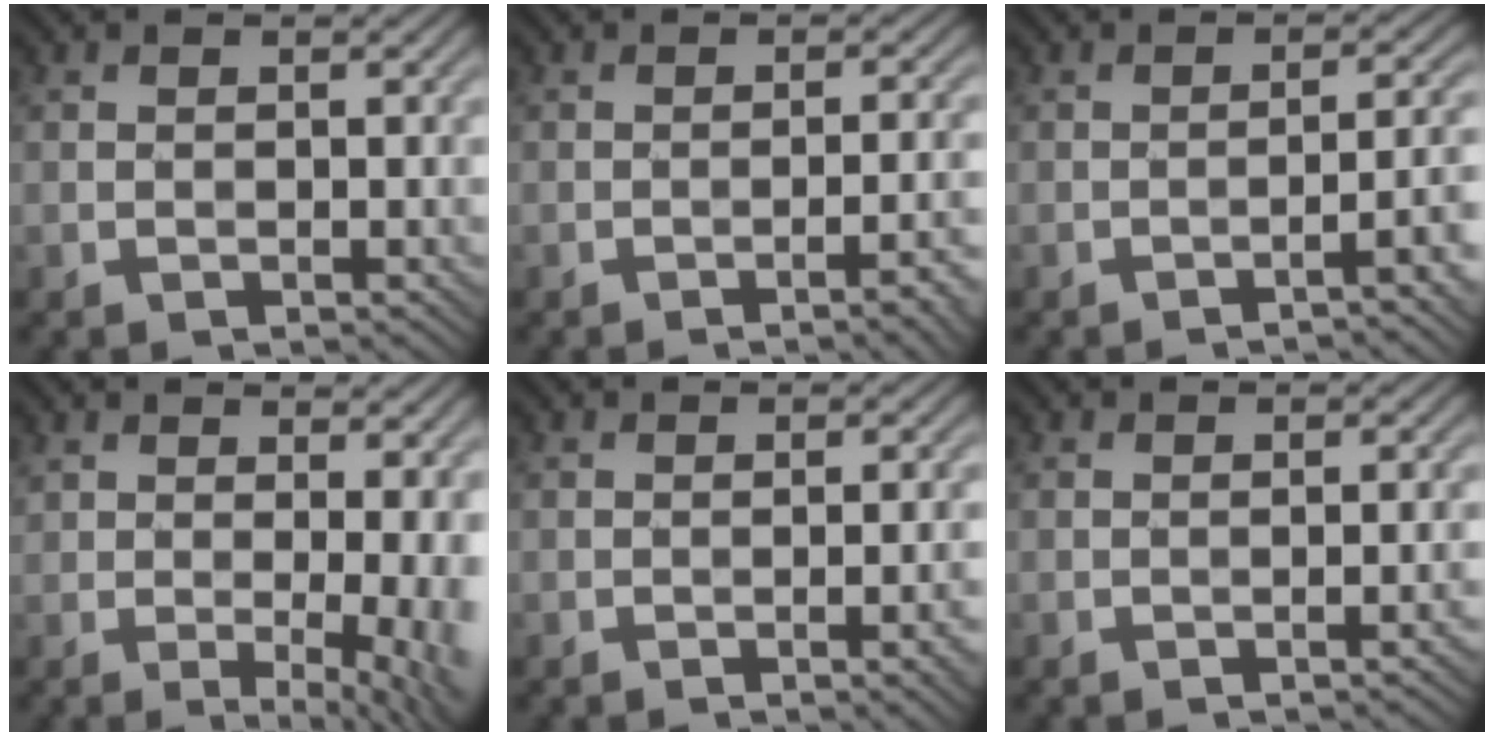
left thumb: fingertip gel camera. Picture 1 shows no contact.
{"total": 4.2, "force": [-2.1, 0.8, 3.6], "torque": [-0.042, 0.015, -0.033]}
{"total": 4.6, "force": [-2.5, 0.7, 3.8], "torque": [-0.038, 0.020, -0.047]}
{"total": 7.5, "force": [0.5, 2.7, 7.0], "torque": [-0.091, -0.004, 0.022]}
{"total": 3.2, "force": [-1.1, 0.6, 2.9], "torque": [-0.037, 0.005, -0.016]}
{"total": 1.2, "force": [-0.5, 0.0, 1.1], "torque": [-0.016, 0.006, -0.010]}